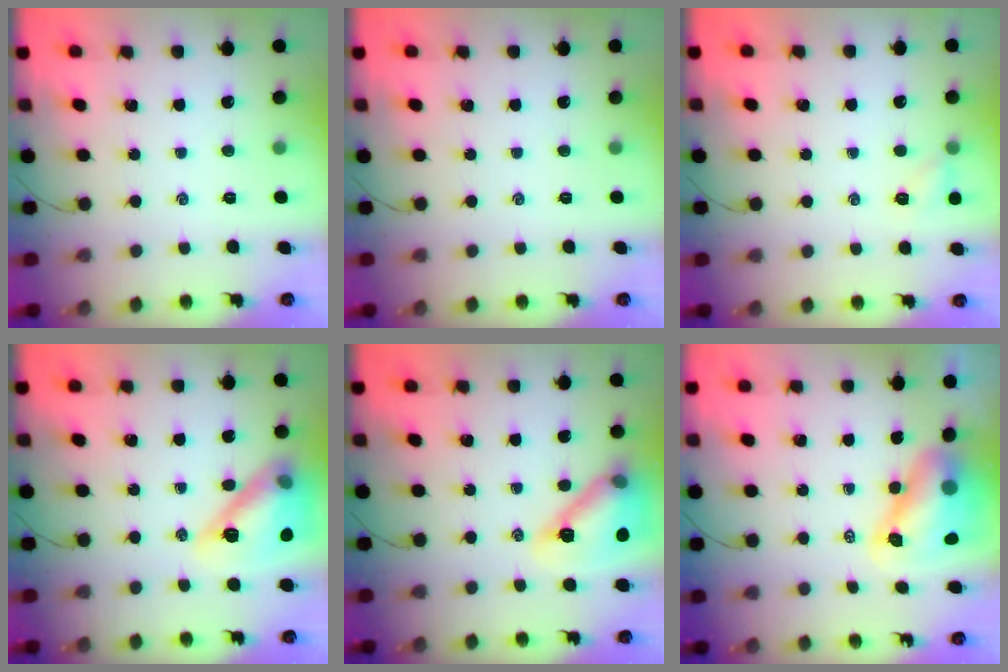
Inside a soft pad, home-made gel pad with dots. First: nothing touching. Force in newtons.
{"total": 0.0}
{"total": 4.2, "press": 4.0, "slide": 1.3}
{"total": 17.4, "press": 17.1, "slide": 3.0}
{"total": 16.7, "press": 16.6, "slide": 1.8}
{"total": 9.1, "press": 8.7, "slide": 2.7}